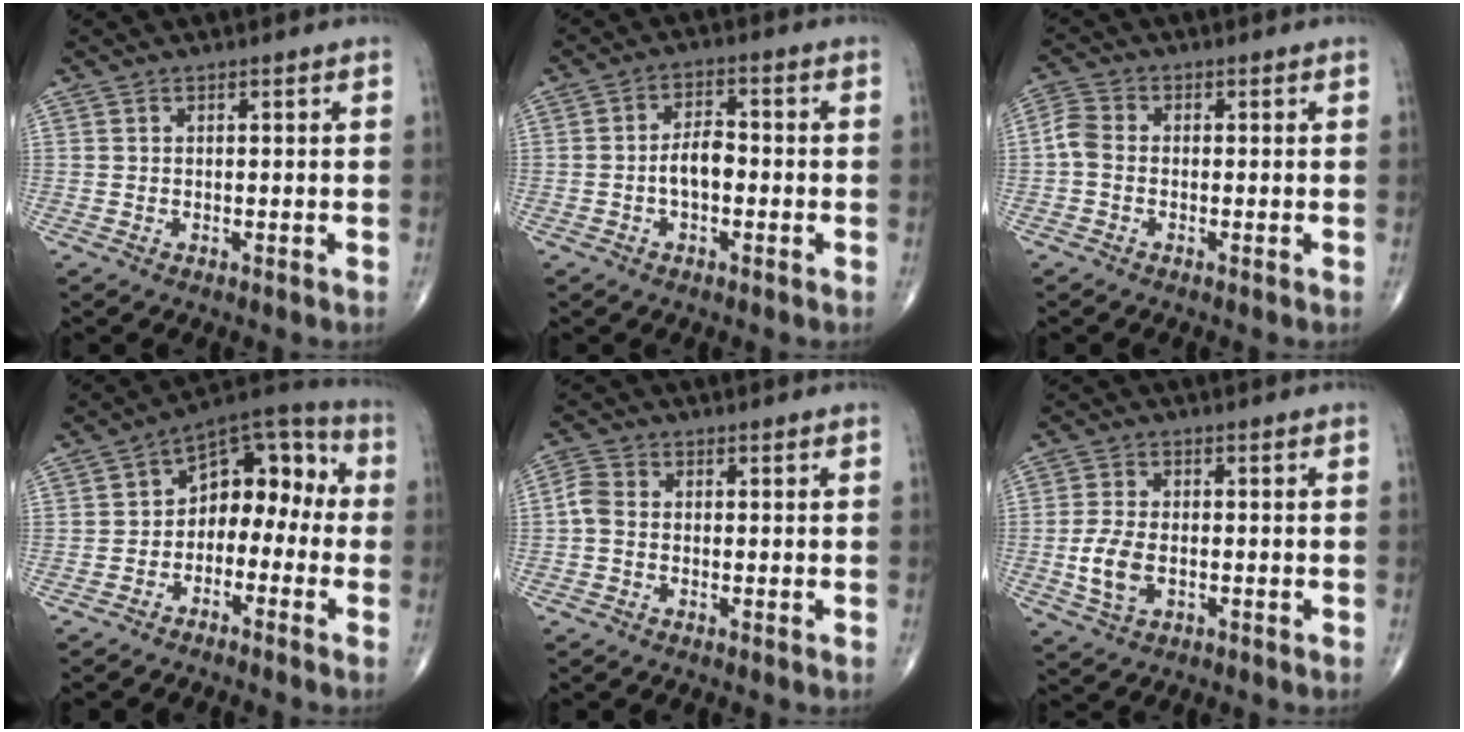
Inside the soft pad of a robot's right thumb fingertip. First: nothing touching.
{"total": 5.0, "force": [-1.1, 2.7, 4.0], "torque": [-0.061, 0.021, -0.024]}
{"total": 3.6, "force": [-0.7, 2.5, 2.4], "torque": [-0.055, 0.009, -0.025]}
{"total": 11.6, "force": [-1.9, 7.8, 8.4], "torque": [-0.077, 0.061, -0.047]}
{"total": 3.0, "force": [-0.6, 2.1, 2.0], "torque": [-0.045, 0.007, -0.023]}
{"total": 6.2, "force": [-1.4, 3.6, 4.9], "torque": [-0.105, 0.004, -0.025]}